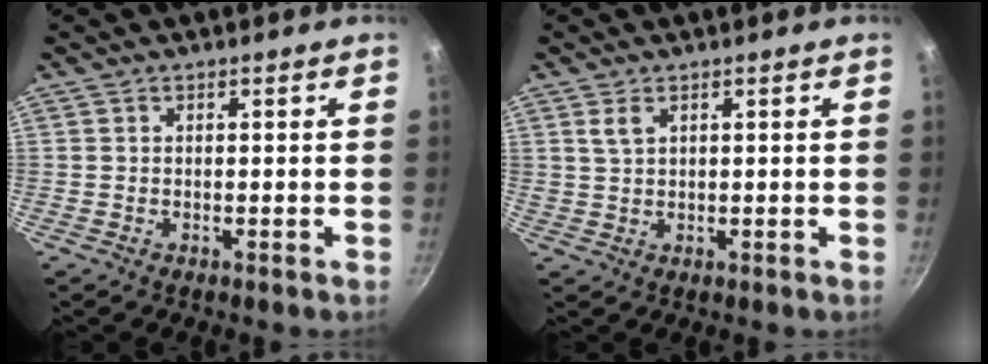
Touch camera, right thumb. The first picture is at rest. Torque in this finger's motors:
{"motor_torque": [-0.43, 0.54, 0.32, 0.56, 0.04]}